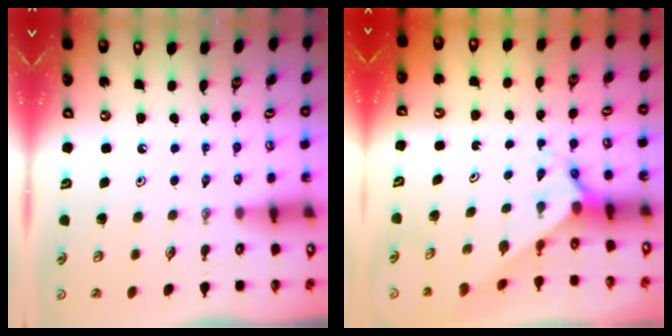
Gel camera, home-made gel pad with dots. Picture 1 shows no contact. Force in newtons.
{"total": 1.8, "press": 1.8, "slide": 0.1}